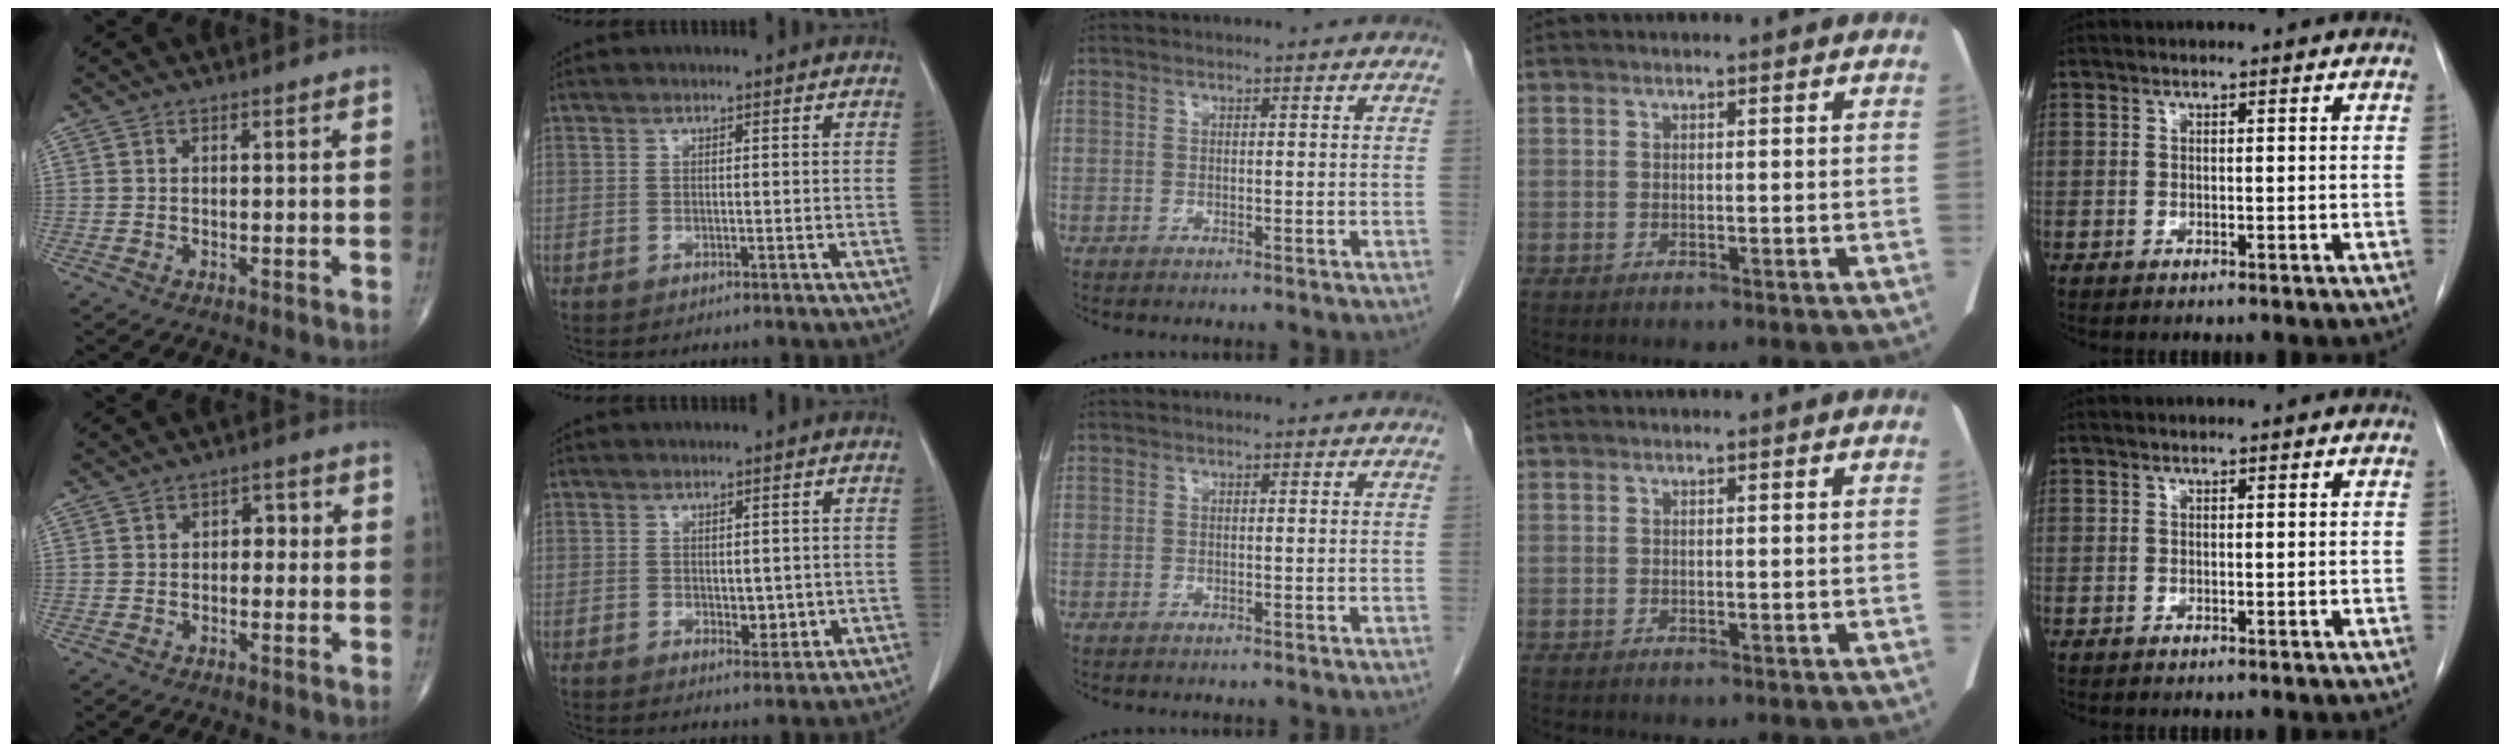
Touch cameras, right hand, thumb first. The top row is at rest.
{"thumb": {"total": 3.0, "force": [0.0, 2.1, 2.2], "torque": [-0.008, 0.010, -0.008]}, "index": {"total": 3.0, "force": [-0.3, 1.7, 2.4], "torque": [-0.029, -0.004, 0.005]}}